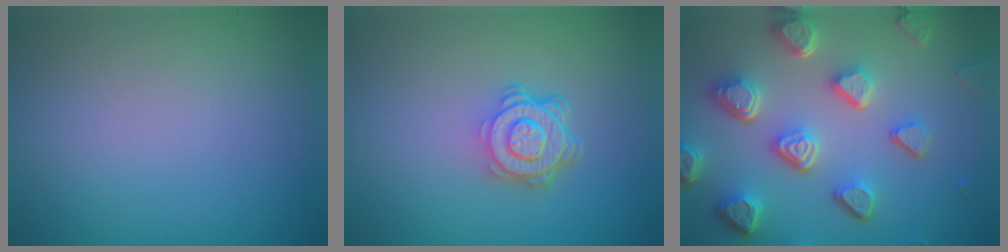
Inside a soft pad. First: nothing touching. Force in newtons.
{"total": 4.5, "press": 3.2, "slide": 3.1}
{"total": 7.5, "press": 5.6, "slide": 5.0}